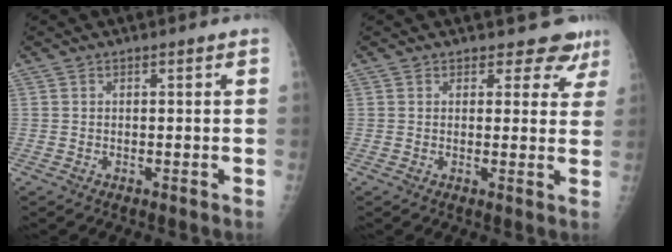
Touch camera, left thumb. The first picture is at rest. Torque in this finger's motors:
{"motor_torque": [-0.06, -0.11, -0.27, -0.12, 0.00]}